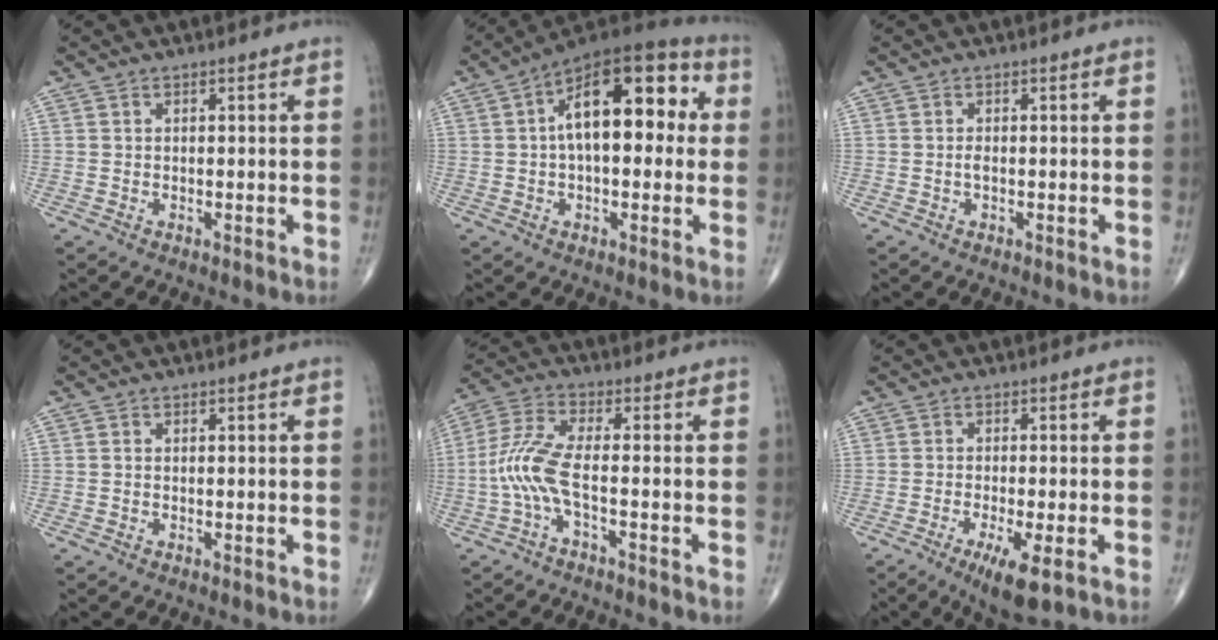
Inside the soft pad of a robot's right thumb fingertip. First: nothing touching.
{"total": 18.7, "force": [3.1, 9.3, 16.0], "torque": [-0.217, 0.039, 0.034]}
{"total": 0.7, "force": [-0.2, 0.2, 0.7], "torque": [-0.016, -0.001, -0.004]}
{"total": 0.0}
{"total": 7.6, "force": [-2.2, 1.6, 7.1], "torque": [-0.184, 0.028, -0.051]}
{"total": 6.9, "force": [-3.1, 1.4, 6.0], "torque": [-0.107, -0.015, -0.050]}